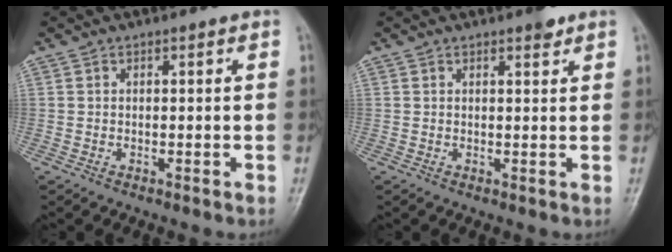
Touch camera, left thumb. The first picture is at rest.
{"total": 2.2, "force": [1.5, 0.8, 1.3], "torque": [-0.012, -0.007, 0.019]}